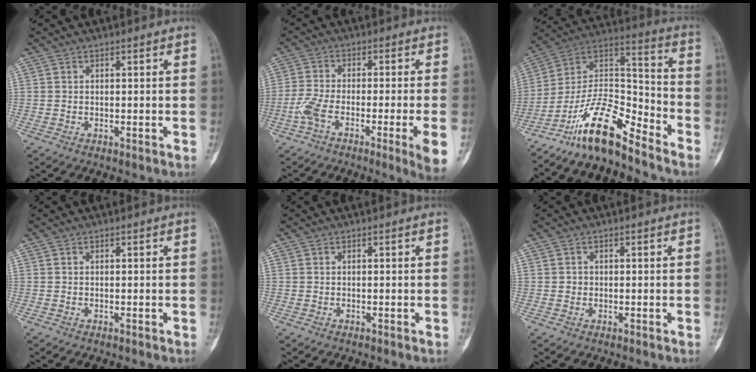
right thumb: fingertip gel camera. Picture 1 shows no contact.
{"total": 10.1, "force": [-4.0, 1.0, 9.2], "torque": [-0.167, -0.002, -0.073]}
{"total": 14.7, "force": [-11.8, 3.8, 8.1], "torque": [-0.139, 0.105, -0.220]}
{"total": 0.0}
{"total": 0.0}
{"total": 0.9, "force": [0.0, 0.9, 0.2], "torque": [0.001, 0.003, 0.000]}